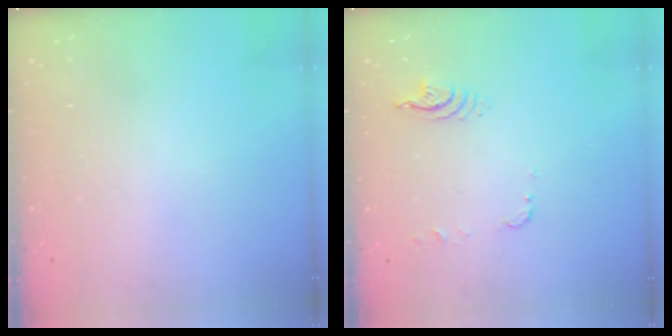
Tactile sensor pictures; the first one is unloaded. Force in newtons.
{"total": 6.7, "press": 6.7, "slide": 0.5}